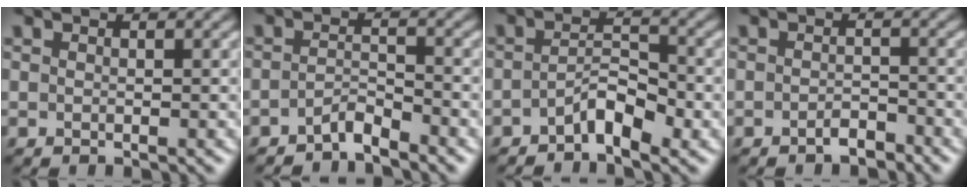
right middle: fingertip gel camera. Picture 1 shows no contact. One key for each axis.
{"total": 1.9, "fx": -1.8, "fy": 0.2, "fz": 0.8, "tx": -0.015, "ty": 0.008, "tz": -0.037}
{"total": 3.0, "fx": -1.8, "fy": 1.0, "fz": 2.2, "tx": -0.037, "ty": 0.011, "tz": -0.035}
{"total": 1.4, "fx": -1.1, "fy": 0.5, "fz": 0.7, "tx": -0.012, "ty": 0.005, "tz": -0.023}